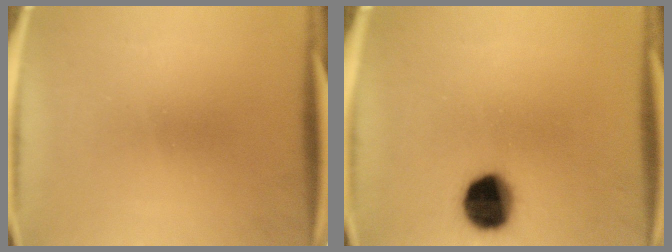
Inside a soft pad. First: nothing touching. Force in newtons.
{"total": 11.6}